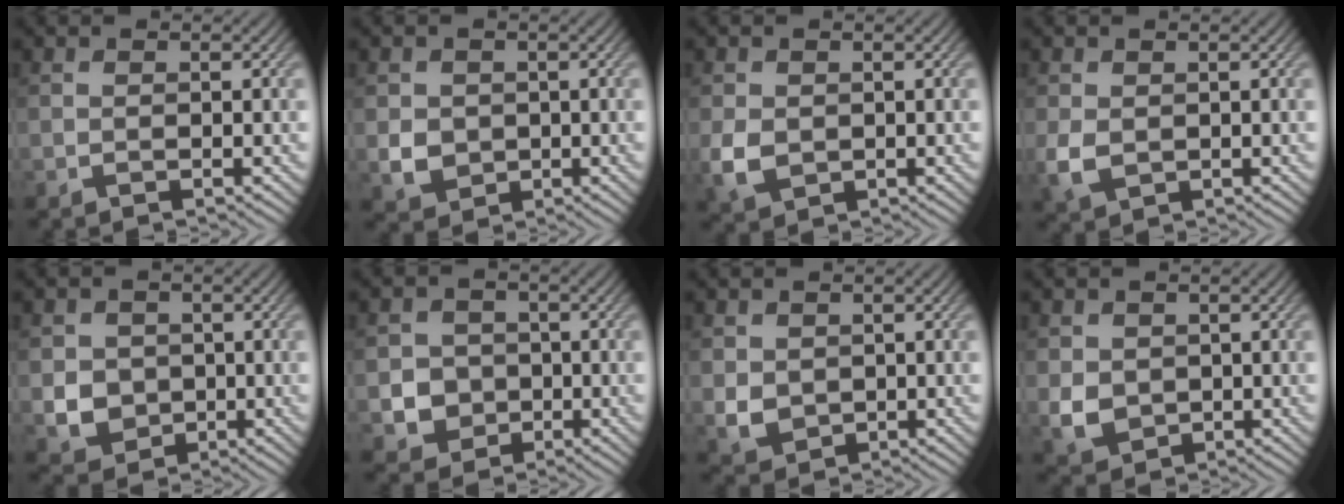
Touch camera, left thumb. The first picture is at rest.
{"total": 3.5, "force": [-0.1, 3.2, 1.4], "torque": [-0.037, -0.008, -0.001]}
{"total": 4.0, "force": [-0.3, 3.2, 2.3], "torque": [-0.061, -0.010, -0.003]}
{"total": 3.3, "force": [0.0, 2.5, 2.2], "torque": [-0.059, -0.006, 0.002]}
{"total": 4.6, "force": [-0.2, 4.3, 1.7], "torque": [-0.044, -0.011, -0.013]}
{"total": 4.7, "force": [-0.9, 4.4, 1.4], "torque": [-0.026, -0.007, -0.036]}
{"total": 3.3, "force": [0.6, 2.9, 1.5], "torque": [-0.046, -0.009, 0.016]}
{"total": 3.8, "force": [0.3, 3.3, 1.8], "torque": [-0.054, -0.010, 0.009]}